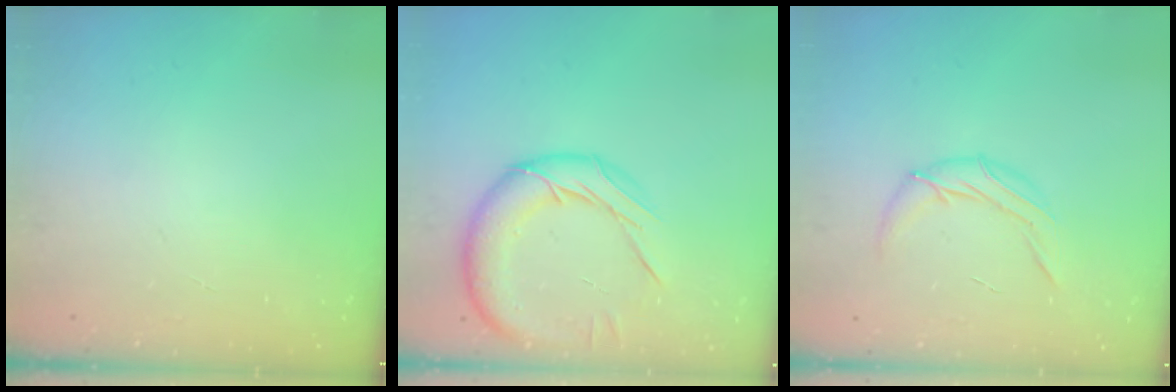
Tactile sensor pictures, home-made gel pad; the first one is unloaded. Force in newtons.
{"total": 14.9, "press": 14.9, "slide": 1.2}
{"total": 9.6, "press": 9.4, "slide": 1.9}